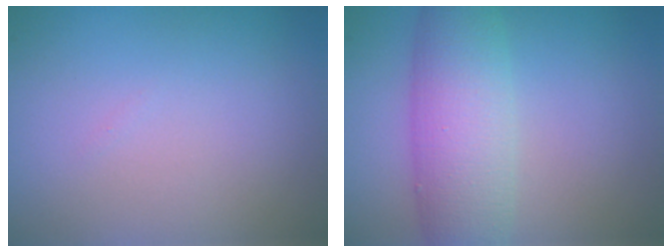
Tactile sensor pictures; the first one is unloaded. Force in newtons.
{"total": 7.1, "press": 7.1, "slide": 0.2}